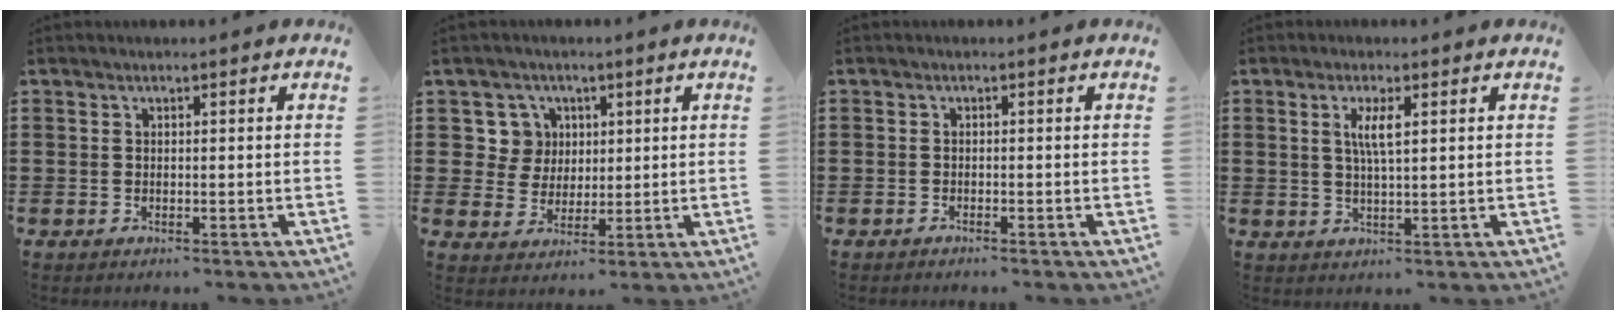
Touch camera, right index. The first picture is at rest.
{"total": 5.7, "force": [2.0, 5.3, 0.9], "torque": [-0.039, 0.014, 0.036]}
{"total": 0.6, "force": [-0.6, -0.1, 0.1], "torque": [-0.004, -0.003, -0.011]}
{"total": 3.8, "force": [1.1, 0.8, 3.5], "torque": [-0.074, 0.005, 0.017]}